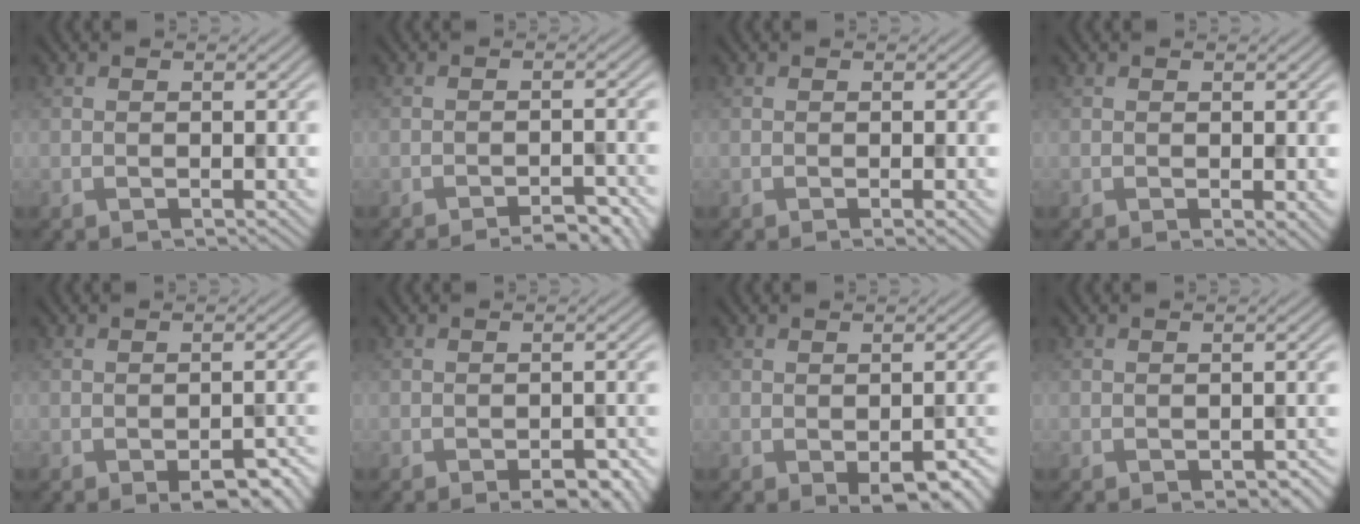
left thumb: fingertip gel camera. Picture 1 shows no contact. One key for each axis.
{"total": 3.6, "fx": -3.0, "fy": 0.4, "fz": 1.9, "tx": -0.034, "ty": 0.009, "tz": -0.042}
{"total": 0.9, "fx": -0.2, "fy": 0.0, "fz": 0.8, "tx": -0.015, "ty": -0.003, "tz": -0.004}
{"total": 1.2, "fx": -0.1, "fy": 0.4, "fz": 1.1, "tx": -0.015, "ty": -0.005, "tz": 0.001}
{"total": 4.4, "fx": -2.6, "fy": 1.4, "fz": 3.2, "tx": -0.047, "ty": -0.001, "tz": -0.028}
{"total": 3.8, "fx": -2.5, "fy": 1.2, "fz": 2.6, "tx": -0.036, "ty": 0.001, "tz": -0.027}
{"total": 4.5, "fx": -2.3, "fy": 1.7, "fz": 3.5, "tx": -0.051, "ty": -0.007, "tz": -0.022}
{"total": 2.0, "fx": -1.4, "fy": 0.7, "fz": 1.2, "tx": -0.015, "ty": -0.002, "tz": -0.011}